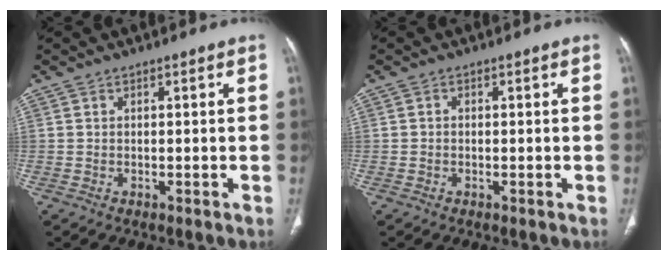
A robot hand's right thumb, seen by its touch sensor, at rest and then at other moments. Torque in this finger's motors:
{"motor_torque": [-0.31, -0.07, -0.17, 0.46, 0.06]}